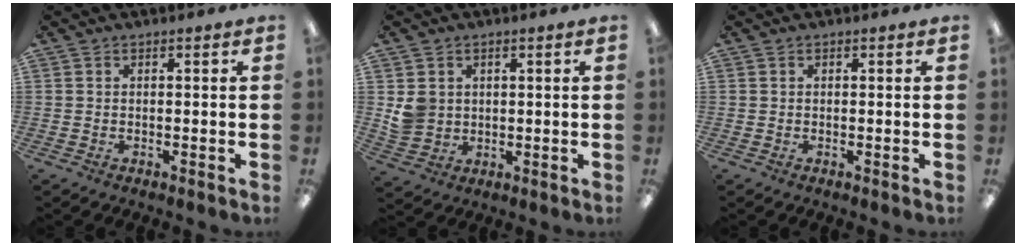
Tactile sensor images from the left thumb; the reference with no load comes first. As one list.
[{"total": 4.7, "force": [1.4, 4.3, 1.1], "torque": [-0.015, 0.004, 0.026]}, {"total": 0.0}]